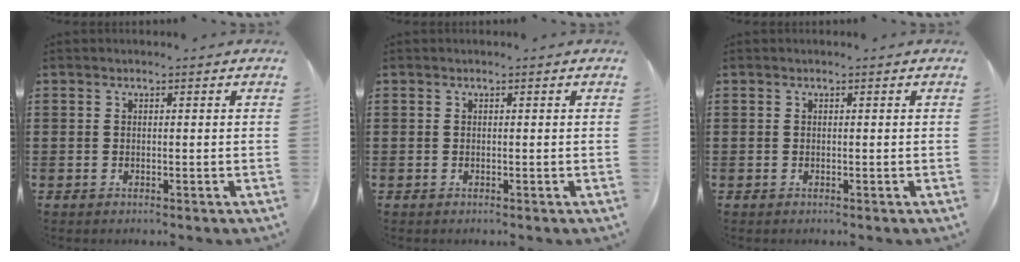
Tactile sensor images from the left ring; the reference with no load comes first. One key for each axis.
{"total": 0.0}
{"total": 0.0}